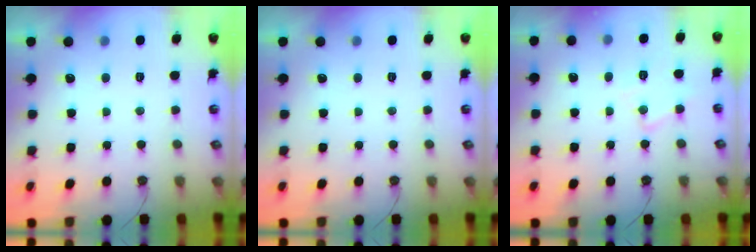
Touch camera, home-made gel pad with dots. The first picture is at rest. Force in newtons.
{"total": 0.0}
{"total": 8.8, "press": 8.8, "slide": 0.7}